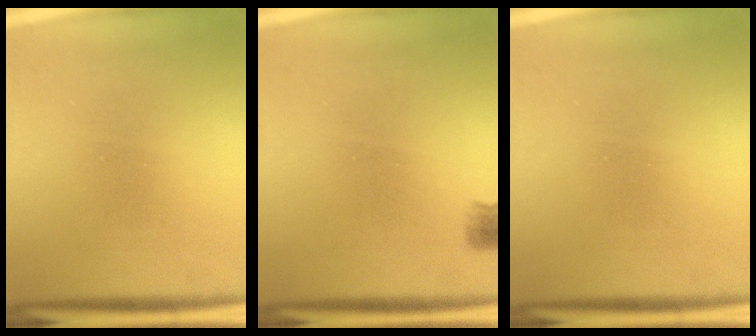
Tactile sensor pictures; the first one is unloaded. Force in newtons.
{"total": 2.9}
{"total": 0.0}